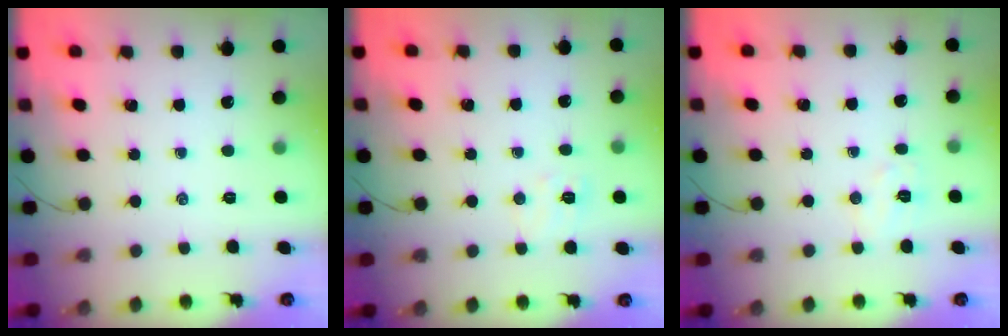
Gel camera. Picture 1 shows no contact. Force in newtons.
{"total": 5.1, "press": 5.0, "slide": 1.2}
{"total": 5.4, "press": 5.3, "slide": 1.2}